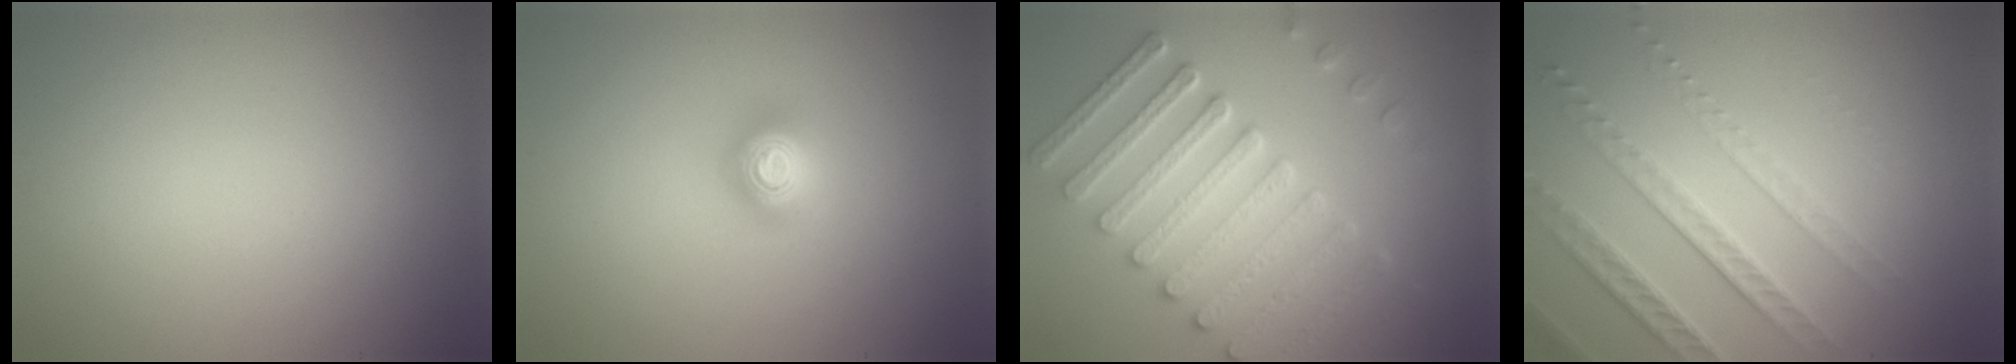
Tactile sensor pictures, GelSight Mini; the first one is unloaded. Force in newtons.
{"total": 1.6, "press": 1.6, "slide": 0.2}
{"total": 7.9, "press": 6.1, "slide": 5.0}
{"total": 3.5, "press": 3.2, "slide": 1.4}